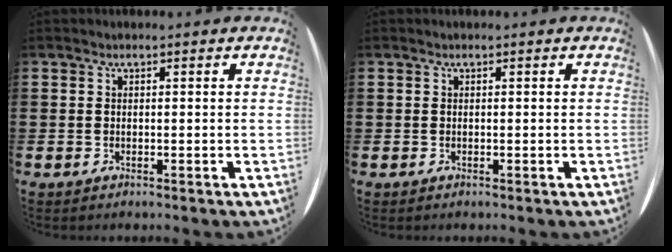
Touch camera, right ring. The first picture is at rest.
{"total": 0.0}